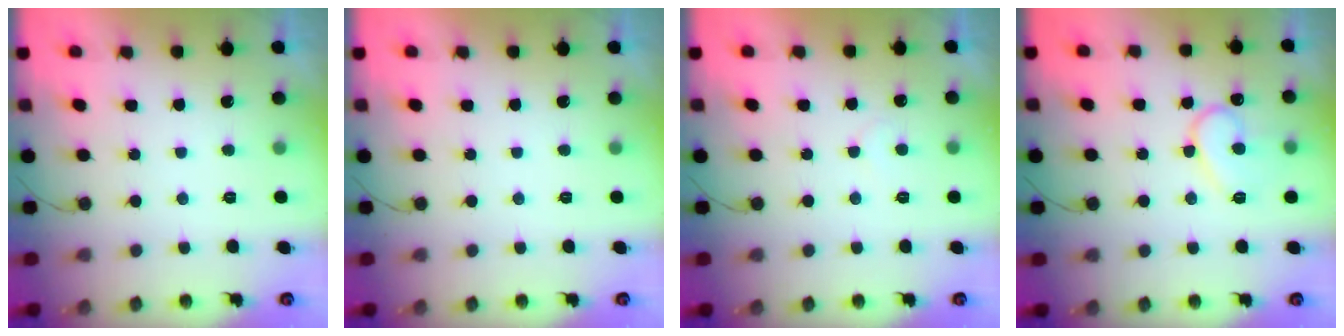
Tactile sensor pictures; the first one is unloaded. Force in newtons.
{"total": 0.0}
{"total": 4.8, "press": 4.8, "slide": 0.5}
{"total": 11.2, "press": 11.1, "slide": 0.9}